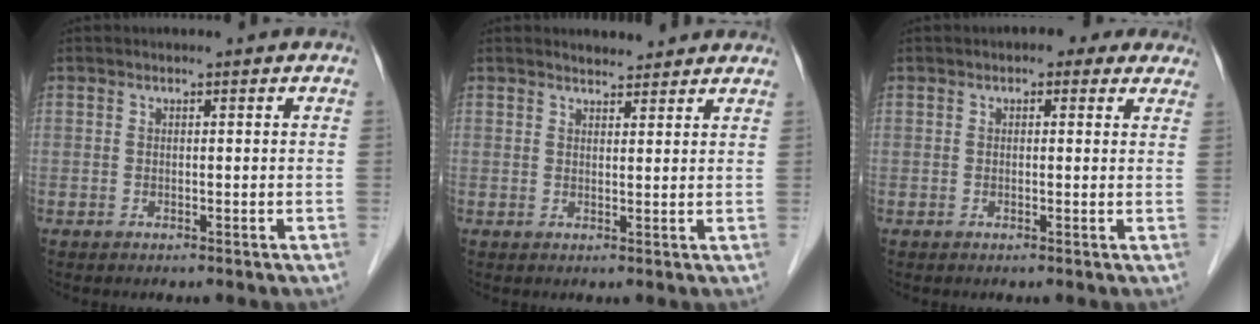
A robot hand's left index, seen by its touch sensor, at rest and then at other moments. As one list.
[{"total": 4.1, "force": [3.8, 1.1, 0.9], "torque": [-0.013, 0.015, 0.048]}, {"total": 4.3, "force": [3.0, 2.1, 2.4], "torque": [-0.016, 0.022, 0.032]}]